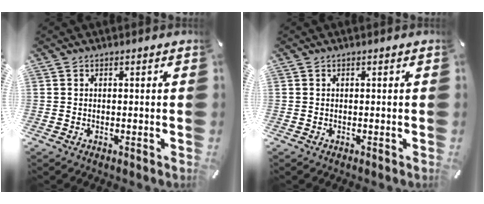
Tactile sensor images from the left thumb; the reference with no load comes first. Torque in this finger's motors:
{"motor_torque": [0.06, 0.06, -0.33, -0.02, 0.00]}